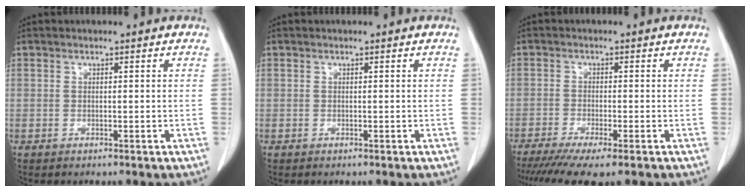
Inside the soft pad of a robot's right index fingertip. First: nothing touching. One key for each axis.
{"total": 0.0}
{"total": 9.0, "fx": -6.9, "fy": 0.8, "fz": 5.8, "tx": -0.088, "ty": -0.017, "tz": -0.111}